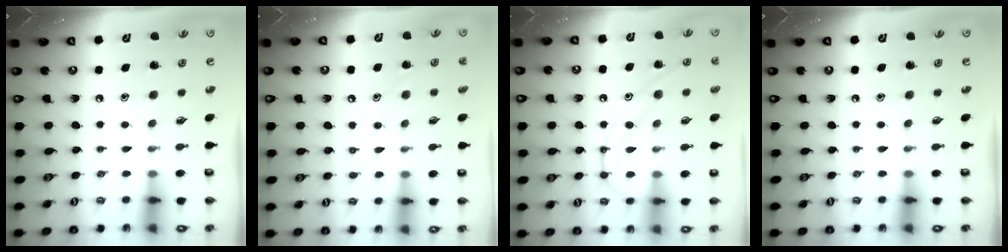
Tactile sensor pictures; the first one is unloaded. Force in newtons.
{"total": 6.7, "press": 6.6, "slide": 0.7}
{"total": 13.0, "press": 12.9, "slide": 1.2}
{"total": 0.0}